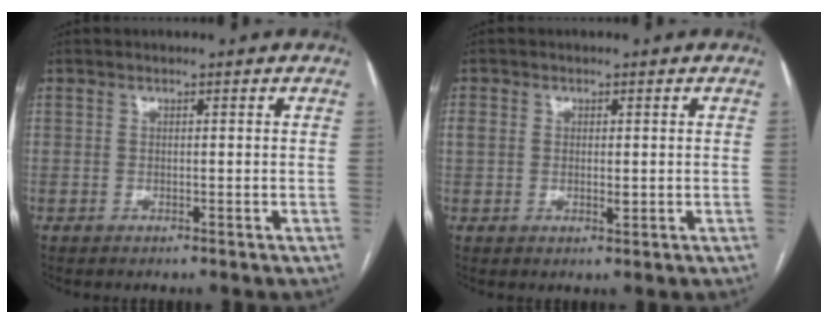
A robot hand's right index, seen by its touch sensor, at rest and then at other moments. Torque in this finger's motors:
{"motor_torque": [0.47, 0.33, 0.02, 0.05]}